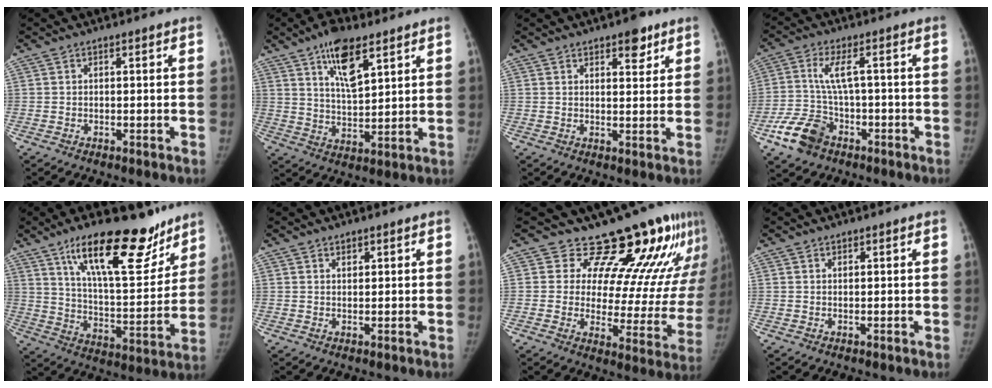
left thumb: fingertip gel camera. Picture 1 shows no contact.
{"total": 10.5, "force": [6.1, 4.0, 7.6], "torque": [-0.116, -0.032, 0.109]}
{"total": 4.9, "force": [3.1, 2.2, 3.0], "torque": [-0.020, -0.016, 0.041]}
{"total": 9.1, "force": [-4.4, 6.0, 5.2], "torque": [-0.096, 0.023, -0.077]}
{"total": 22.5, "force": [14.8, 8.1, 14.9], "torque": [-0.182, -0.072, 0.240]}
{"total": 1.3, "force": [0.9, 0.8, 0.5], "torque": [0.000, -0.005, 0.013]}
{"total": 19.3, "force": [15.8, 8.1, 7.5], "torque": [-0.035, -0.103, 0.189]}
{"total": 0.5, "force": [0.4, 0.3, 0.2], "torque": [-0.001, -0.002, 0.005]}